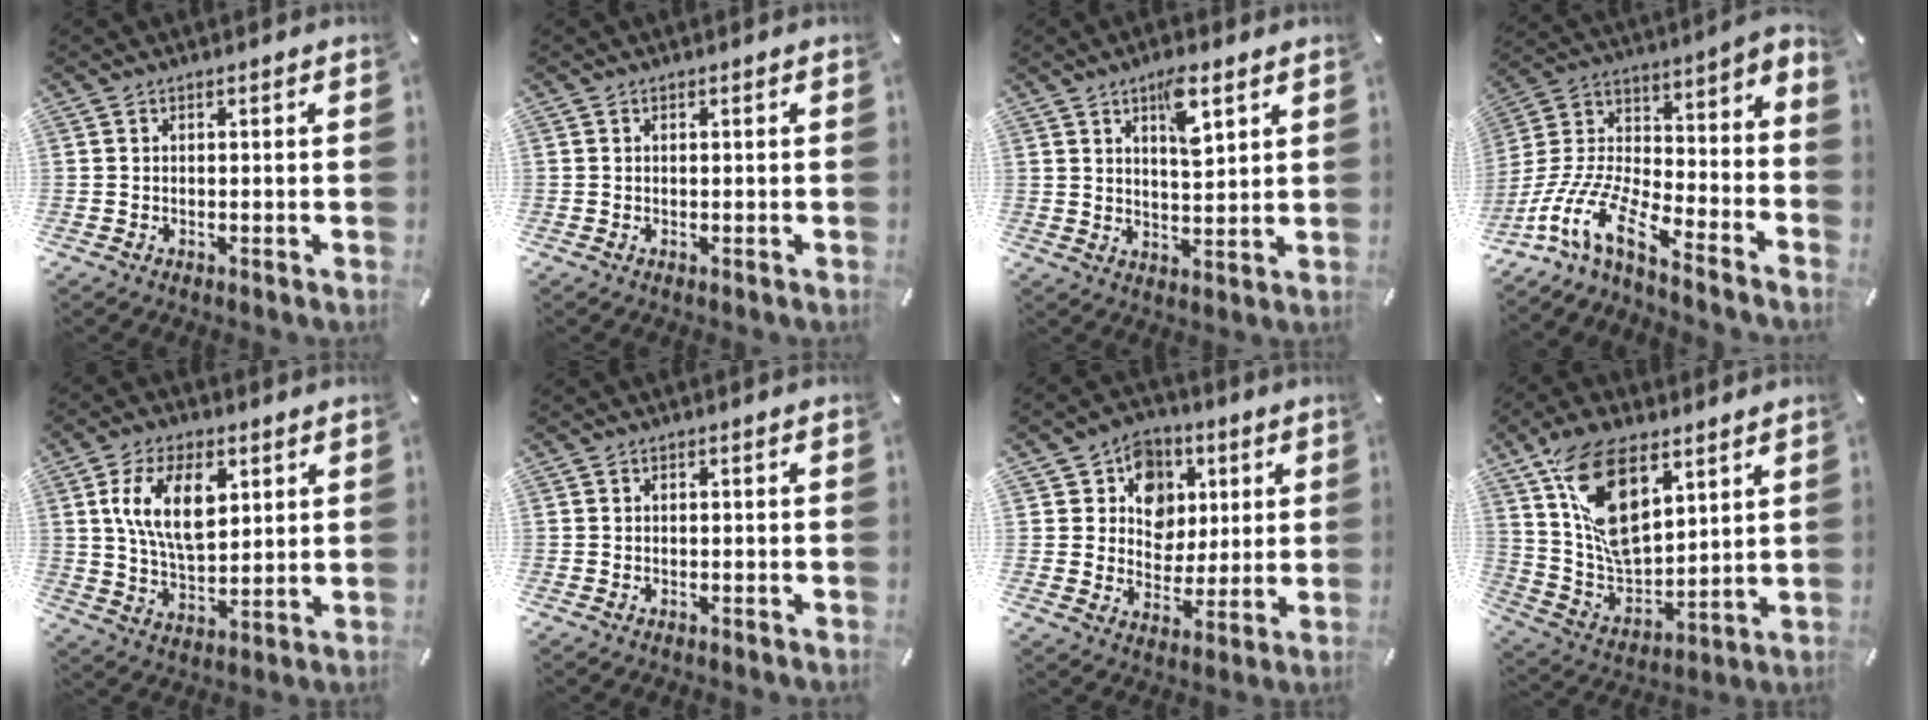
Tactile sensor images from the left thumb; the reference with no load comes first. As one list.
[{"total": 0.0}, {"total": 7.4, "force": [4.3, 2.6, 5.5], "torque": [-0.078, -0.020, 0.067]}, {"total": 12.9, "force": [-8.3, 3.3, 9.3], "torque": [-0.200, -0.006, -0.155]}, {"total": 13.8, "force": [4.7, 7.9, 10.3], "torque": [-0.212, 0.000, 0.079]}, {"total": 0.5, "force": [-0.5, 0.2, 0.1], "torque": [-0.003, 0.000, -0.011]}, {"total": 10.4, "force": [2.8, 9.5, 3.0], "torque": [-0.039, -0.018, 0.051]}, {"total": 17.7, "force": [8.9, 9.9, 11.6], "torque": [-0.249, -0.044, 0.162]}]